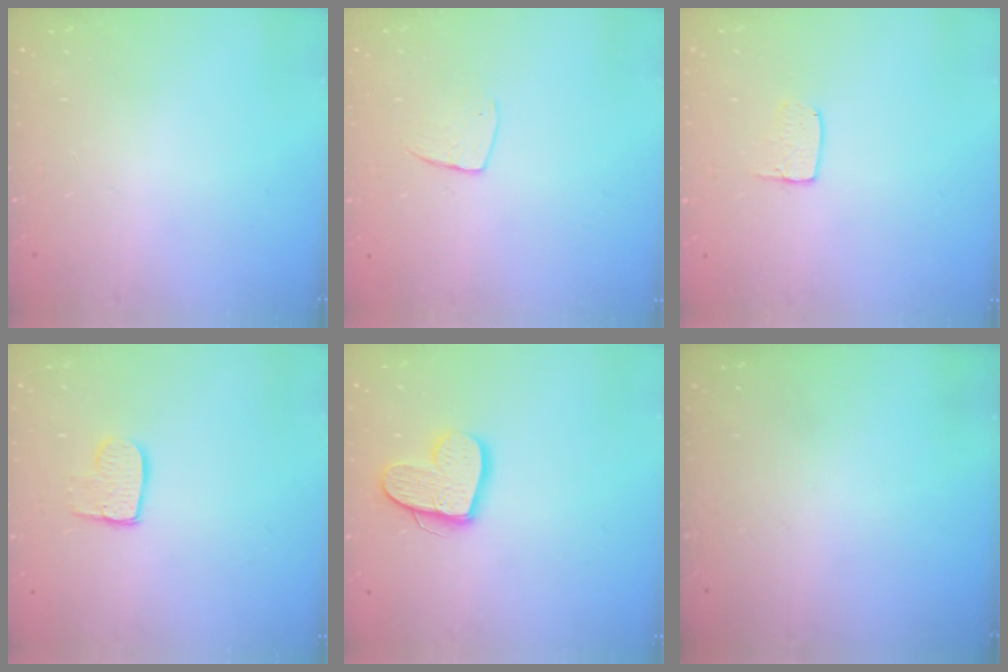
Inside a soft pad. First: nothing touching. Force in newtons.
{"total": 7.0, "press": 6.9, "slide": 0.5}
{"total": 3.6, "press": 3.5, "slide": 0.2}
{"total": 7.8, "press": 7.8, "slide": 0.5}
{"total": 12.9, "press": 12.9, "slide": 1.0}
{"total": 0.0}